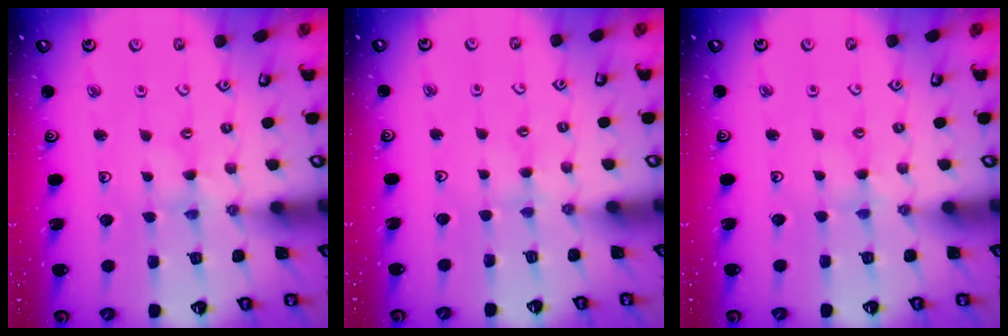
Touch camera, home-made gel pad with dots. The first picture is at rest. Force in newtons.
{"total": 1.9, "press": 1.8, "slide": 0.4}
{"total": 1.8, "press": 1.8, "slide": 0.3}